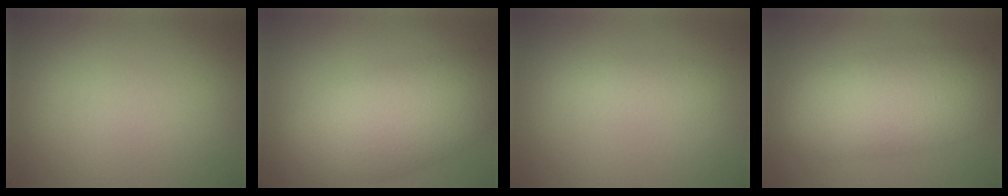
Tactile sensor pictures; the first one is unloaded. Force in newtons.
{"total": 8.7, "press": 8.7, "slide": 0.4}
{"total": 1.9, "press": 1.9, "slide": 0.0}
{"total": 8.1, "press": 8.1, "slide": 0.2}